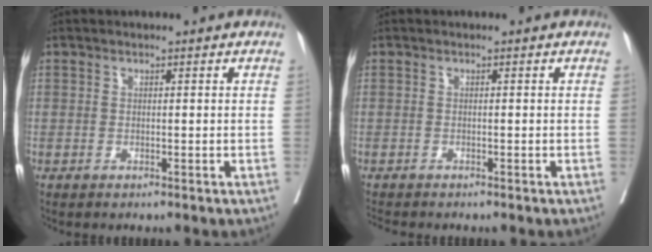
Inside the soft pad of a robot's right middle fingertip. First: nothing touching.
{"total": 2.1, "force": [-2.0, 0.2, 0.6], "torque": [-0.018, -0.008, -0.032]}